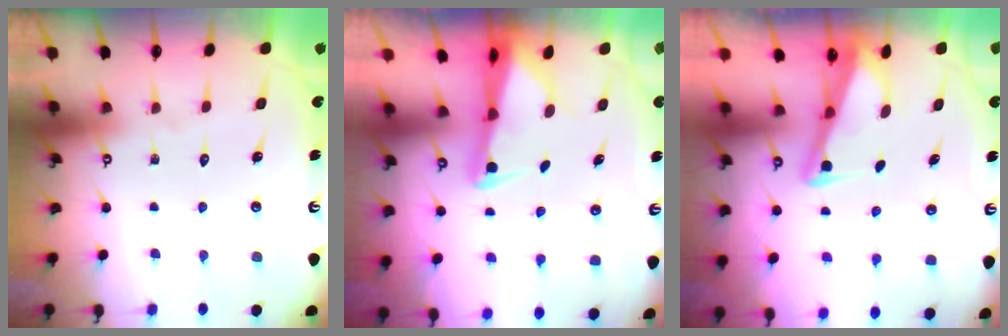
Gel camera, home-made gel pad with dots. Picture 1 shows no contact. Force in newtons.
{"total": 2.4, "press": 2.4, "slide": 0.5}
{"total": 2.7, "press": 2.6, "slide": 0.4}